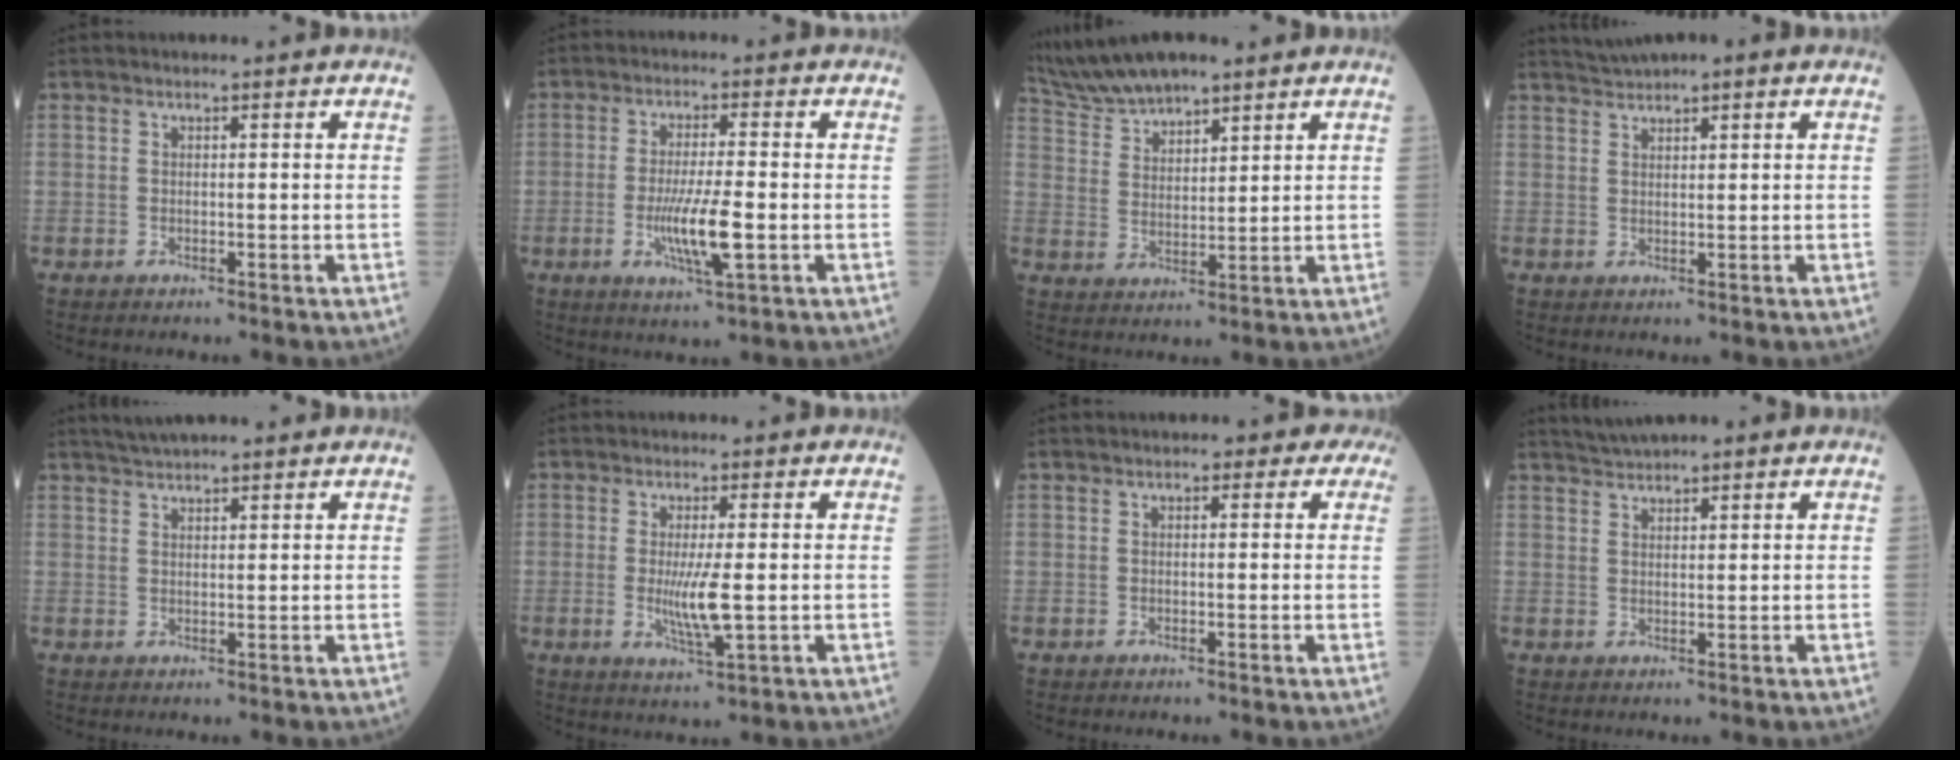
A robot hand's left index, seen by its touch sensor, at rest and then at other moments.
{"total": 7.5, "force": [-1.8, 0.5, 7.2], "torque": [-0.140, -0.015, -0.033]}
{"total": 8.7, "force": [7.8, 1.7, 3.7], "torque": [-0.090, 0.025, 0.157]}
{"total": 3.3, "force": [2.7, 0.1, 1.9], "torque": [-0.044, 0.028, 0.052]}
{"total": 5.5, "force": [4.7, 0.8, 2.6], "torque": [-0.043, 0.036, 0.079]}
{"total": 5.5, "force": [-0.4, 0.4, 5.5], "torque": [-0.113, -0.013, -0.005]}
{"total": 2.4, "force": [1.3, 1.6, 1.3], "torque": [-0.004, 0.009, -0.001]}
{"total": 3.2, "force": [2.9, 0.3, 1.3], "torque": [-0.031, 0.025, 0.055]}